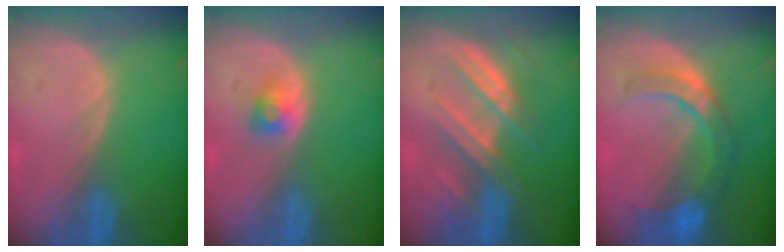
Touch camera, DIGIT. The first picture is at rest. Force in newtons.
{"total": 2.4, "press": 2.3, "slide": 0.8}
{"total": 7.5, "press": 7.2, "slide": 1.9}
{"total": 8.6, "press": 7.7, "slide": 3.7}